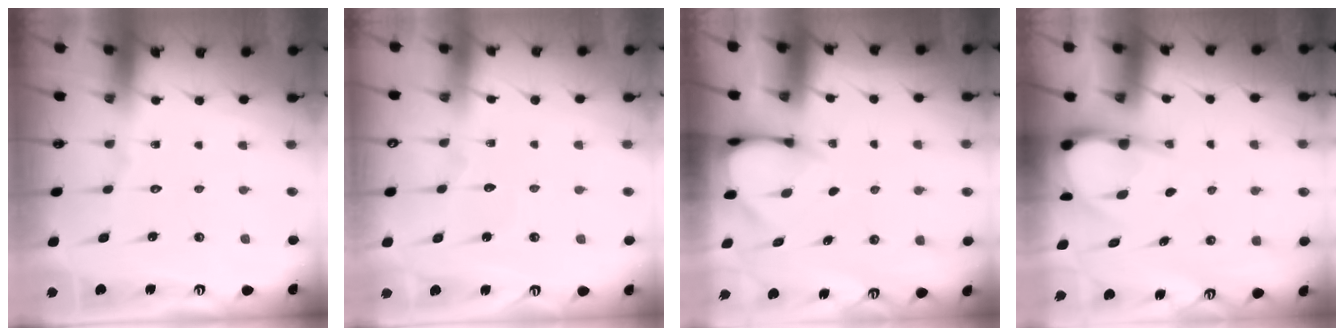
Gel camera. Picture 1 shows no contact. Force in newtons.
{"total": 2.8, "press": 2.8, "slide": 0.3}
{"total": 3.2, "press": 3.2, "slide": 0.3}
{"total": 6.0, "press": 6.0, "slide": 0.6}